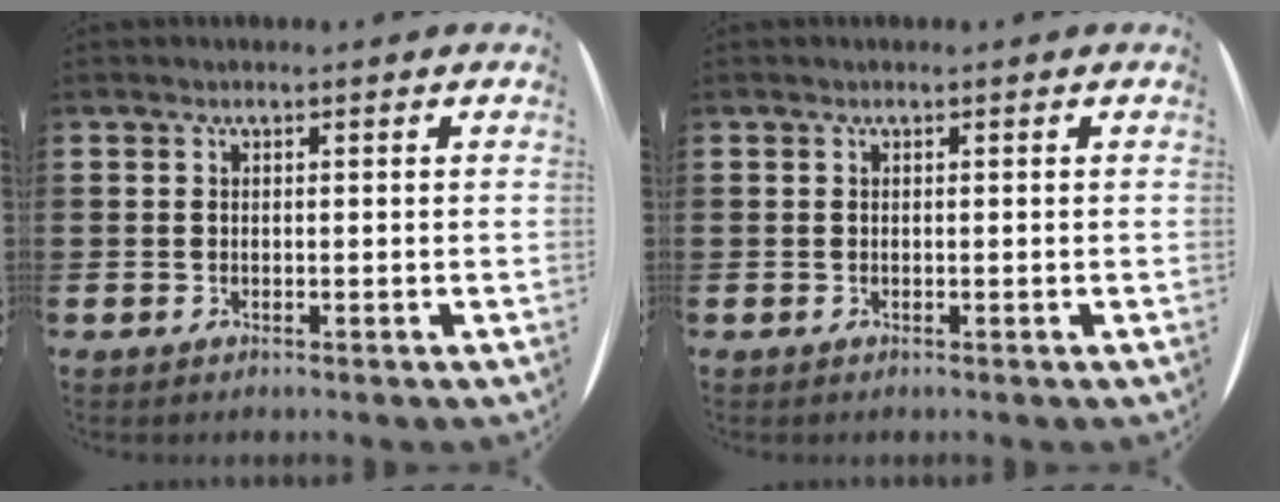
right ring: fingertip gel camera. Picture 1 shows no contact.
{"total": 0.0}